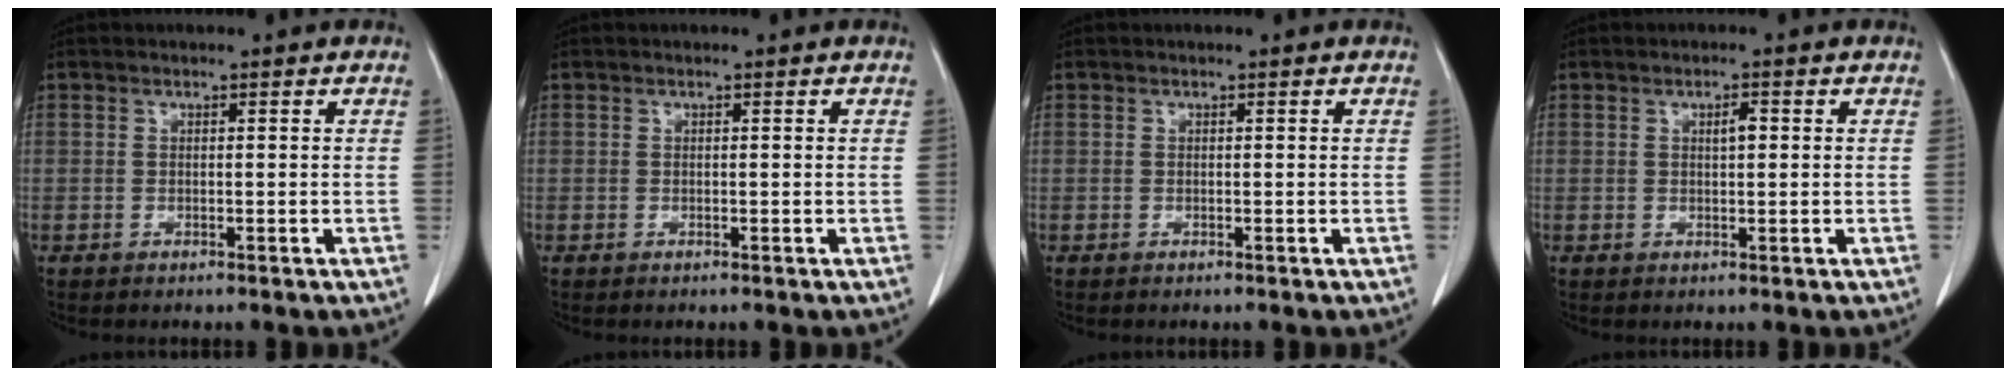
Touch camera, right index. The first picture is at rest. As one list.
[{"total": 0.0}, {"total": 0.0}, {"total": 1.6, "force": [0.4, 0.5, 1.5], "torque": [-0.026, 0.002, 0.007]}]